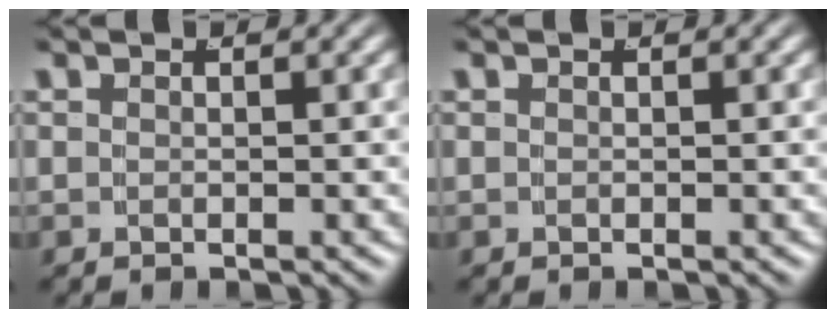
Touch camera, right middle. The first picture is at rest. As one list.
[{"total": 0.0}]